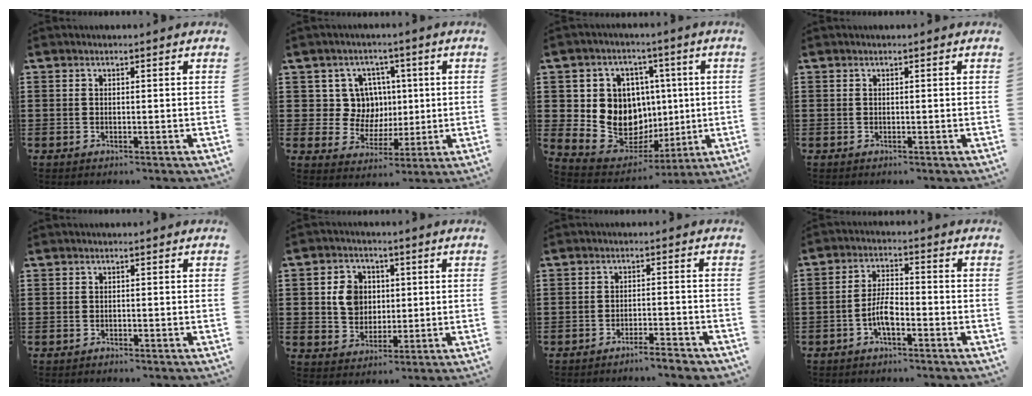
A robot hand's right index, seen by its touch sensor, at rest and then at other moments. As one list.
[{"total": 8.3, "force": [1.6, 7.7, 2.8], "torque": [-0.066, 0.008, 0.033]}, {"total": 11.3, "force": [0.7, 10.3, 4.5], "torque": [-0.128, -0.016, 0.021]}, {"total": 0.0}, {"total": 0.5, "force": [-0.4, 0.3, -0.1], "torque": [0.002, 0.003, -0.011]}, {"total": 6.3, "force": [0.9, 5.5, 3.0], "torque": [-0.070, 0.016, 0.014]}, {"total": 2.9, "force": [-2.8, -0.2, 0.8], "torque": [-0.016, -0.002, -0.058]}, {"total": 5.0, "force": [-2.1, 1.8, 4.2], "torque": [-0.101, -0.001, -0.046]}]